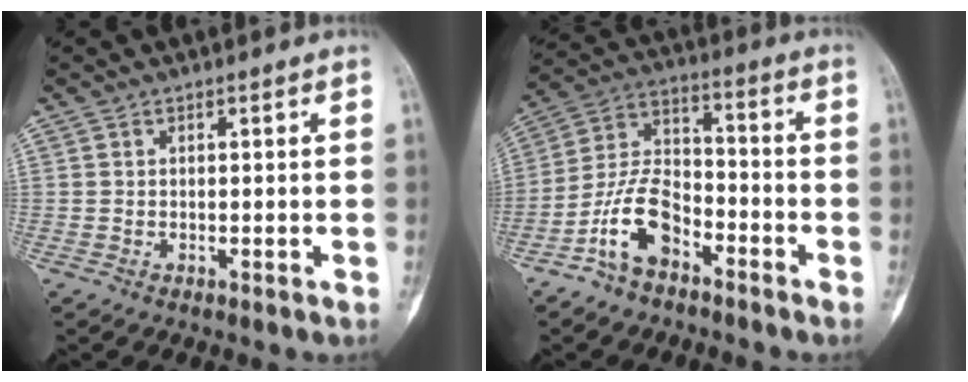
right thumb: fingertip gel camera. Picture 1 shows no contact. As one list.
[{"total": 11.5, "force": [-6.4, 6.3, 7.2], "torque": [-0.137, 0.057, -0.130]}]